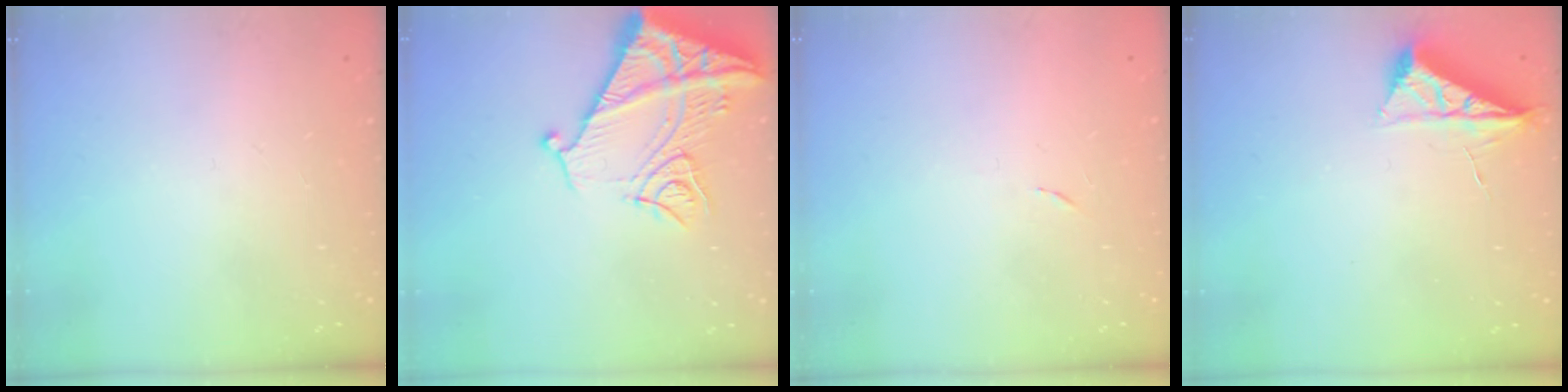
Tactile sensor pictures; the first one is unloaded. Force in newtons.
{"total": 15.1, "press": 15.1, "slide": 1.5}
{"total": 3.5, "press": 3.3, "slide": 1.2}
{"total": 6.3, "press": 6.2, "slide": 0.8}